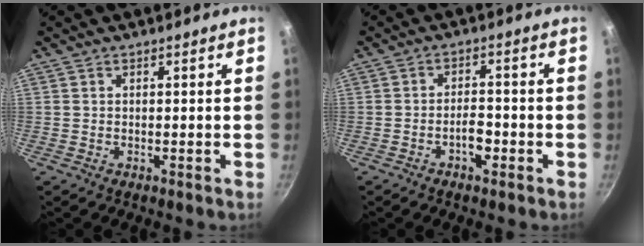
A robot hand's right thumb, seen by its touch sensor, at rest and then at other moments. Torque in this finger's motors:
{"motor_torque": [0.54, 0.55, -0.05, 0.01, 0.13]}